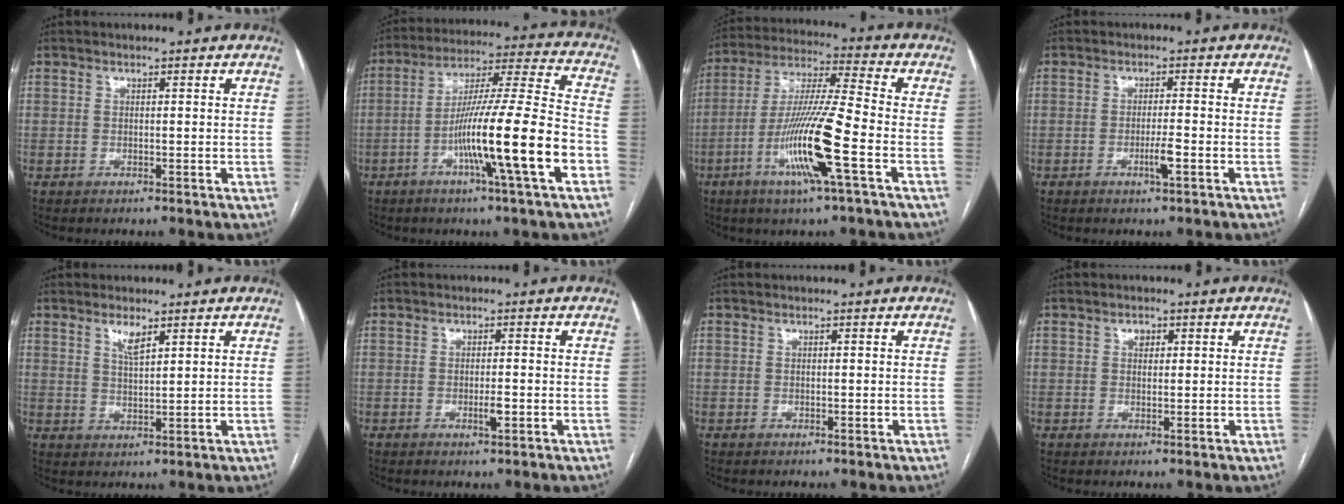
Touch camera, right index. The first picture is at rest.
{"total": 17.7, "force": [-6.3, -0.7, 16.5], "torque": [-0.282, -0.004, -0.109]}
{"total": 14.8, "force": [-5.4, -0.3, 13.7], "torque": [-0.274, -0.011, -0.106]}
{"total": 2.9, "force": [-1.2, -0.1, 2.6], "torque": [-0.048, -0.004, -0.022]}
{"total": 3.1, "force": [2.0, 0.6, 2.2], "torque": [-0.046, -0.002, 0.040]}
{"total": 2.0, "force": [-0.7, 0.3, 1.8], "torque": [-0.032, -0.002, -0.010]}
{"total": 0.0}
{"total": 1.4, "force": [0.6, 1.0, 0.8], "torque": [-0.012, 0.003, 0.009]}